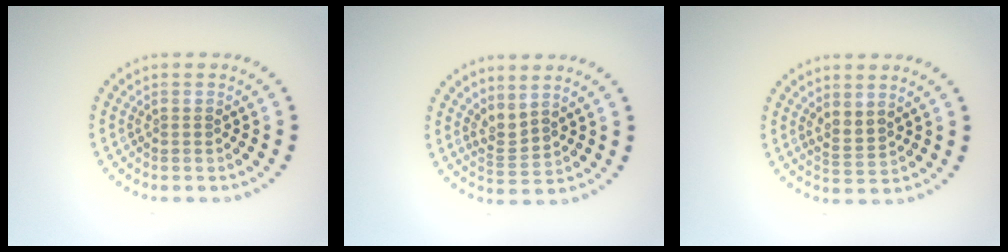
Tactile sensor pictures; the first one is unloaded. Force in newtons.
{"total": 2.1, "press": 1.4, "slide": 1.6}
{"total": 1.8, "press": 1.5, "slide": 0.9}